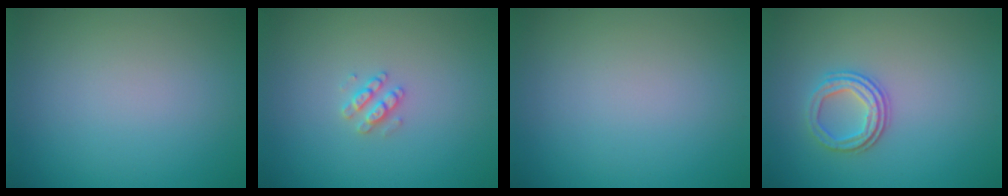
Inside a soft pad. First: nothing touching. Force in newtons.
{"total": 1.6, "press": 1.6, "slide": 0.3}
{"total": 0.0}
{"total": 2.7, "press": 2.3, "slide": 1.4}